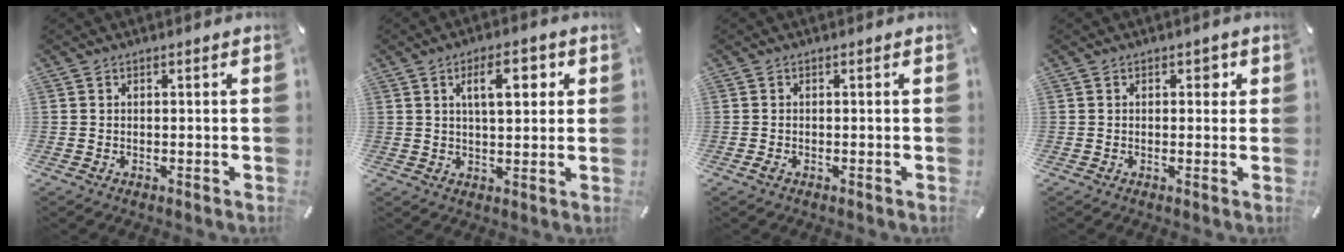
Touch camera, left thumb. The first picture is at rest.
{"total": 8.5, "force": [3.3, 3.4, 7.1], "torque": [-0.107, -0.007, 0.047]}
{"total": 0.7, "force": [-0.4, 0.2, 0.5], "torque": [-0.009, -0.002, -0.005]}
{"total": 1.7, "force": [0.5, 1.2, 1.1], "torque": [-0.007, 0.001, 0.004]}